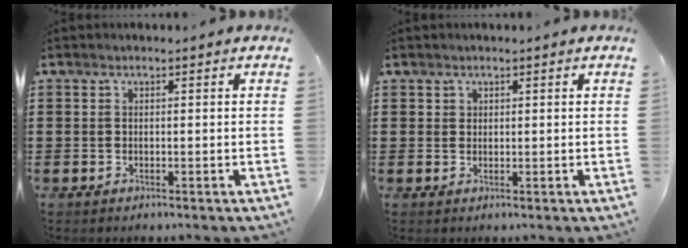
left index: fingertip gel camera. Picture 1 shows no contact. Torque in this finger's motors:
{"motor_torque": [0.26, 0.34, -0.01, -0.01]}